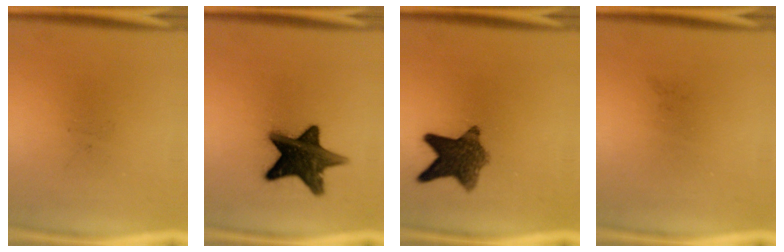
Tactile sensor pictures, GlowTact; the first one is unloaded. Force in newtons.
{"total": 15.2}
{"total": 8.8}
{"total": 0.0}